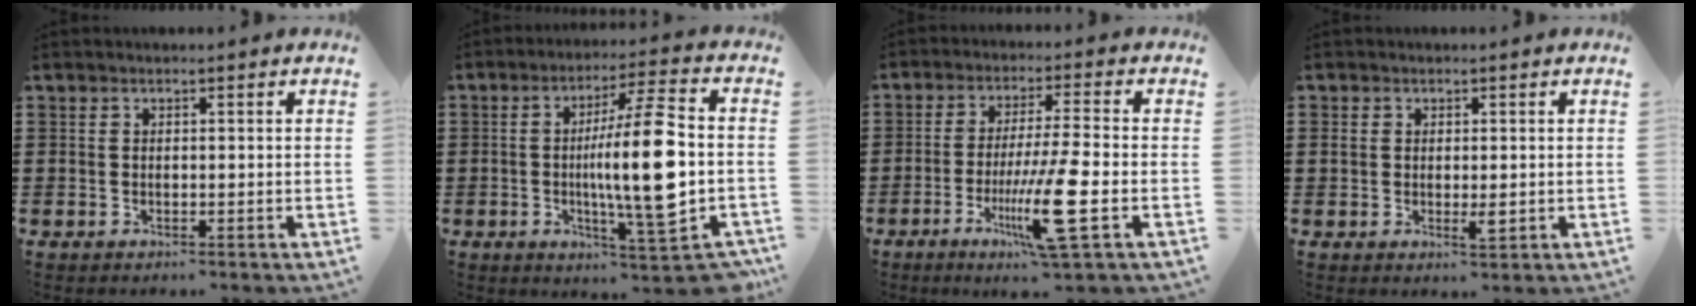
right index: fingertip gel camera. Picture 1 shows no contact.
{"total": 14.1, "force": [-1.5, 2.3, 13.8], "torque": [-0.222, -0.012, -0.032]}
{"total": 11.2, "force": [-3.9, 0.2, 10.5], "torque": [-0.206, -0.020, -0.075]}
{"total": 2.8, "force": [-0.2, 1.4, 2.4], "torque": [-0.044, 0.002, -0.003]}